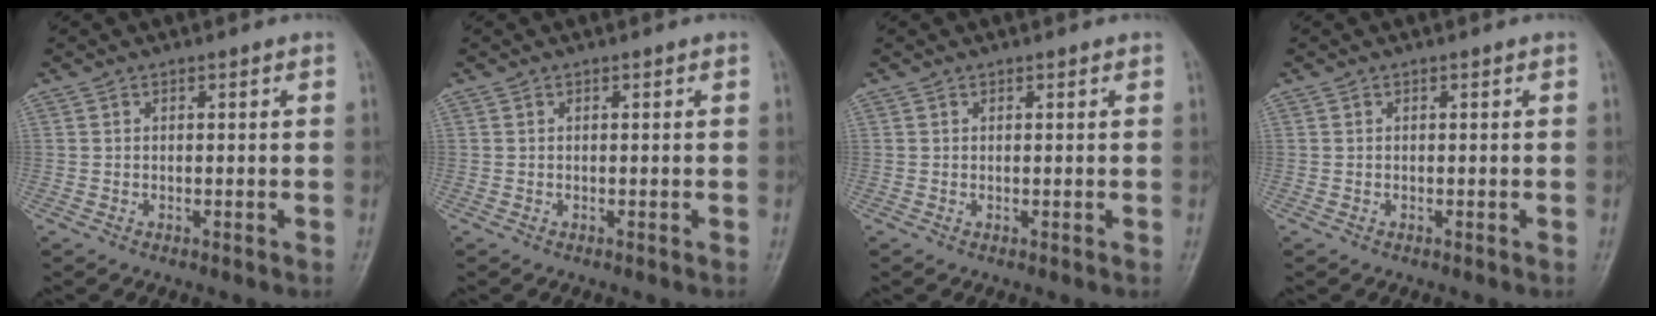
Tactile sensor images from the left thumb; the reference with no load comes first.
{"total": 0.0}
{"total": 0.0}
{"total": 0.0}